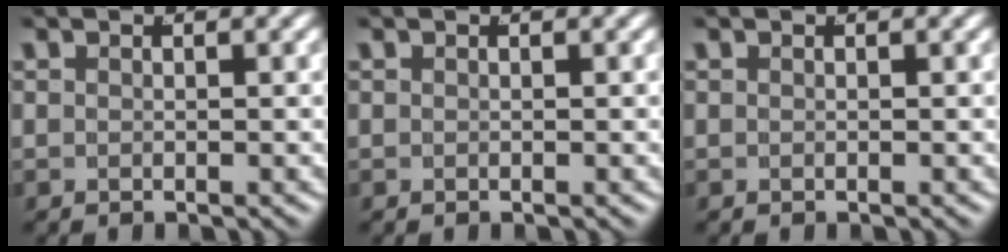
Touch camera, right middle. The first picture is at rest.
{"total": 0.0}
{"total": 0.0}